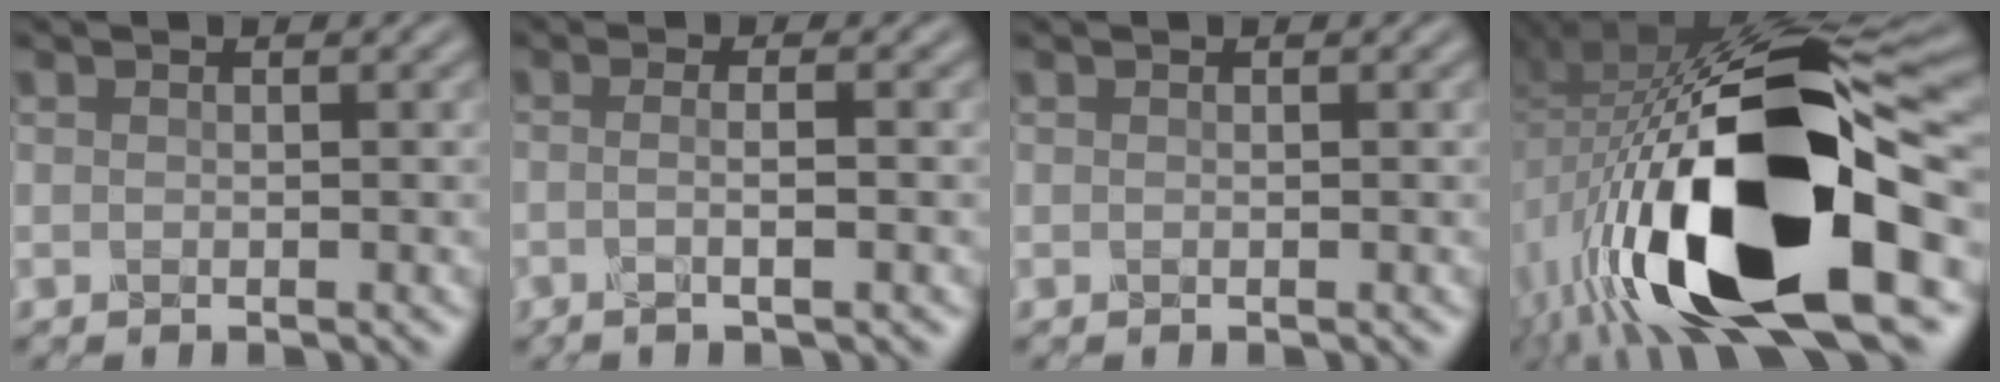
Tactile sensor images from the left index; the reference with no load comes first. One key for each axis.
{"total": 2.7, "fx": -0.6, "fy": 0.6, "fz": 2.6, "tx": -0.034, "ty": 0.003, "tz": -0.020}
{"total": 0.0}
{"total": 20.0, "fx": -6.0, "fy": 7.3, "fz": 17.6, "tx": -0.331, "ty": 0.006, "tz": -0.103}